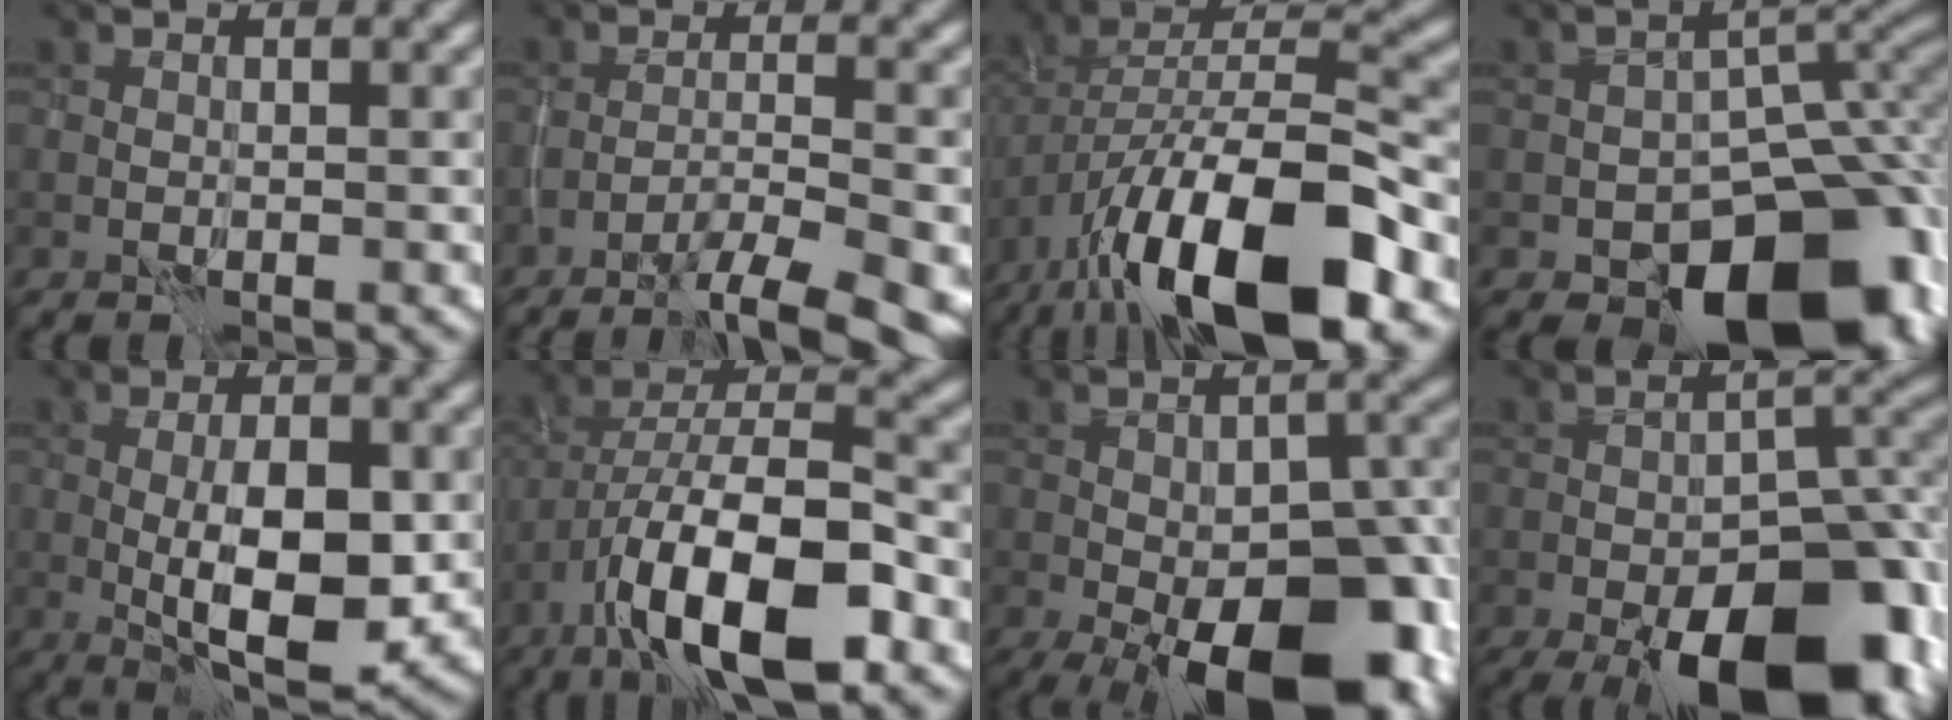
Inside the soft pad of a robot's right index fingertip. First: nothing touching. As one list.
[{"total": 6.0, "force": [-4.2, 0.8, 4.2], "torque": [-0.063, 0.000, -0.069]}, {"total": 14.6, "force": [-8.3, 5.2, 10.8], "torque": [-0.192, -0.003, -0.148]}, {"total": 12.9, "force": [-6.7, 7.7, 8.0], "torque": [-0.082, 0.000, -0.105]}, {"total": 8.2, "force": [-1.1, 3.1, 7.5], "torque": [-0.128, -0.006, -0.015]}, {"total": 11.4, "force": [-5.7, 4.1, 9.0], "torque": [-0.161, 0.004, -0.101]}, {"total": 15.1, "force": [-6.4, 7.0, 11.8], "torque": [-0.155, -0.019, -0.093]}, {"total": 15.0, "force": [-8.2, 6.2, 10.9], "torque": [-0.132, 0.004, -0.128]}]